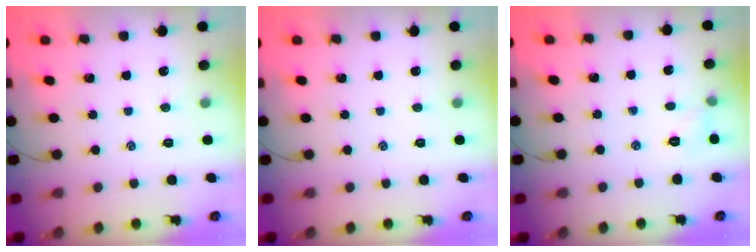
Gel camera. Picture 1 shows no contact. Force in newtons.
{"total": 0.0}
{"total": 5.0, "press": 4.7, "slide": 1.4}